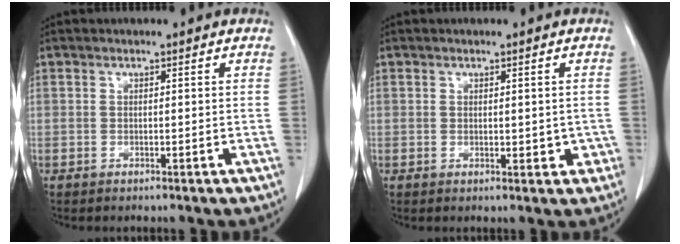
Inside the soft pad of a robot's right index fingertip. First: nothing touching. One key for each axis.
{"total": 2.3, "fx": -0.1, "fy": 1.3, "fz": 1.9, "tx": -0.022, "ty": -0.004, "tz": 0.003}